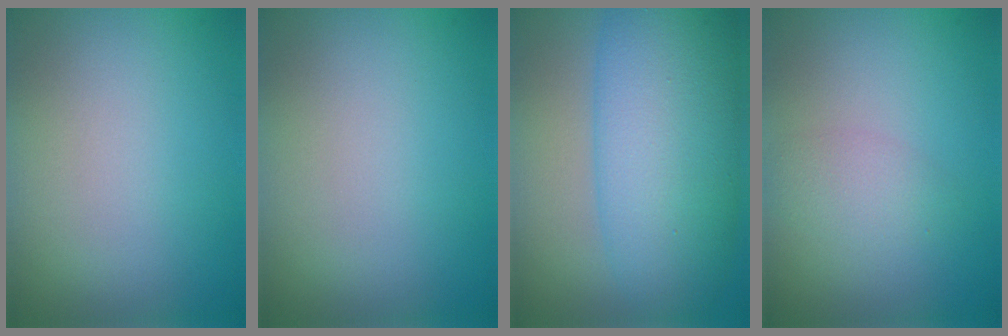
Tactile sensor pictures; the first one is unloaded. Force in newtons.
{"total": 0.0}
{"total": 11.1, "press": 11.0, "slide": 0.4}
{"total": 2.0, "press": 2.0, "slide": 0.1}